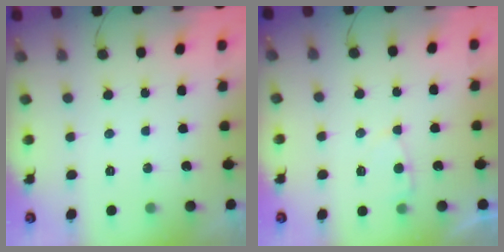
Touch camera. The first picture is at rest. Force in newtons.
{"total": 3.7, "press": 3.6, "slide": 0.5}